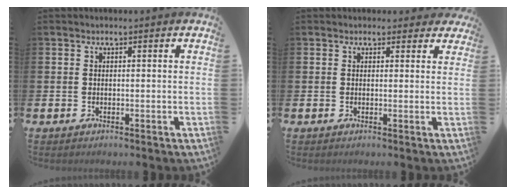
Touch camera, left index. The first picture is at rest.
{"total": 1.4, "force": [1.0, 1.0, 0.1], "torque": [0.006, 0.006, 0.015]}